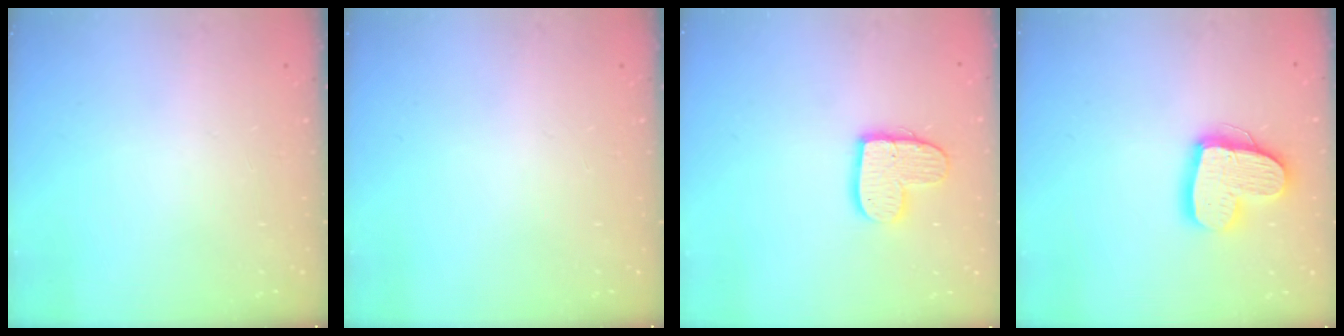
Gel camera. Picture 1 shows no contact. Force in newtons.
{"total": 0.0}
{"total": 12.2, "press": 12.1, "slide": 1.1}
{"total": 16.5, "press": 16.5, "slide": 1.6}